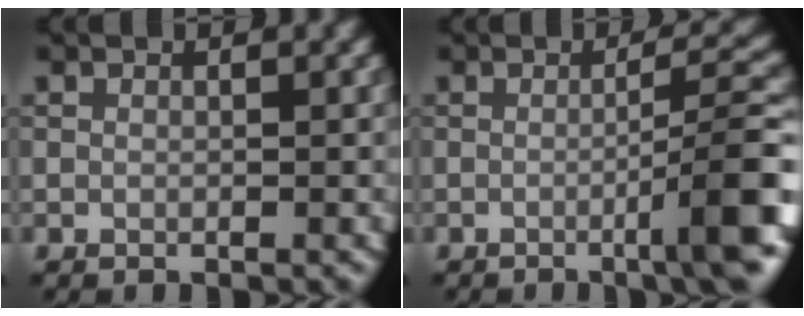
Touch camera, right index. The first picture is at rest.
{"total": 6.6, "force": [-2.1, 0.9, 6.2], "torque": [-0.079, 0.017, -0.041]}